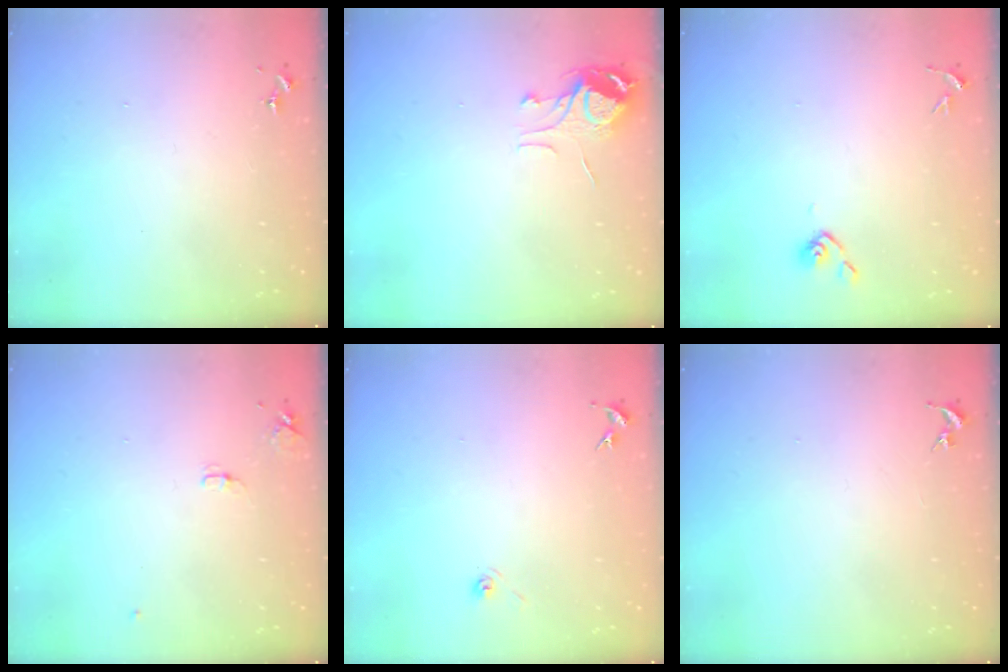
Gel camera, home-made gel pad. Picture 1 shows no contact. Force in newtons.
{"total": 7.1, "press": 7.1, "slide": 0.5}
{"total": 3.8, "press": 3.7, "slide": 0.8}
{"total": 5.8, "press": 5.8, "slide": 0.8}
{"total": 3.2, "press": 2.6, "slide": 1.8}
{"total": 0.0}